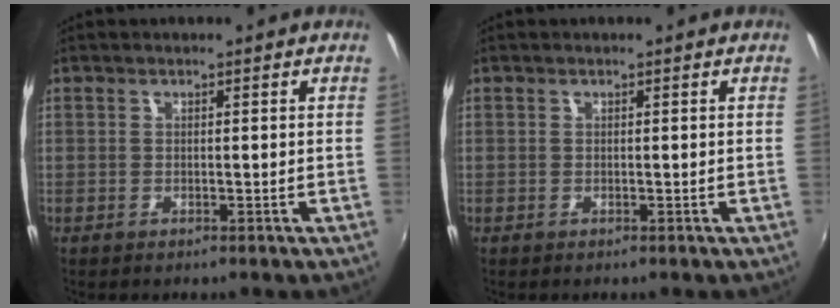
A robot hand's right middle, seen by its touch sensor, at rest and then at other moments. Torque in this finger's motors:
{"motor_torque": [-0.03, -0.01, 0.00, 0.00]}